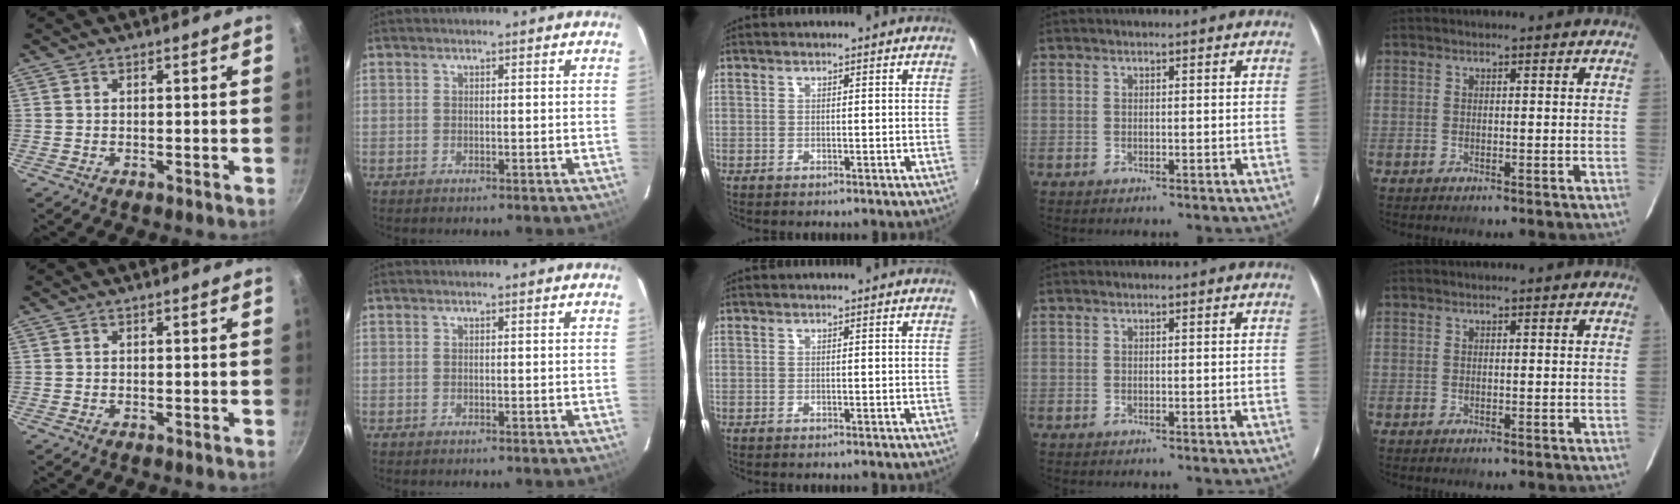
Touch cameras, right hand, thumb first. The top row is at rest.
{}